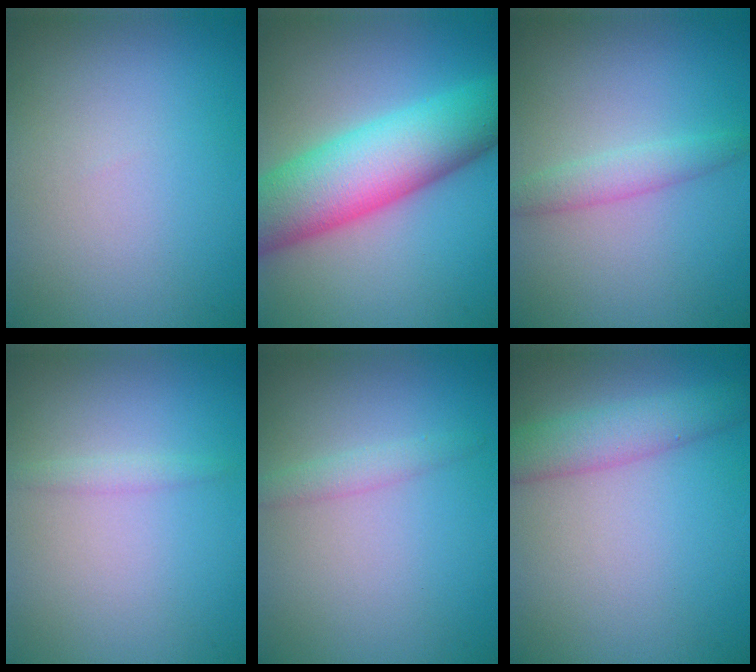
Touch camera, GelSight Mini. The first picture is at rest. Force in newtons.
{"total": 11.0, "press": 11.0, "slide": 0.6}
{"total": 1.9, "press": 1.9, "slide": 0.1}
{"total": 0.8, "press": 0.8, "slide": 0.0}
{"total": 1.4, "press": 1.4, "slide": 0.0}
{"total": 3.7, "press": 3.7, "slide": 0.2}